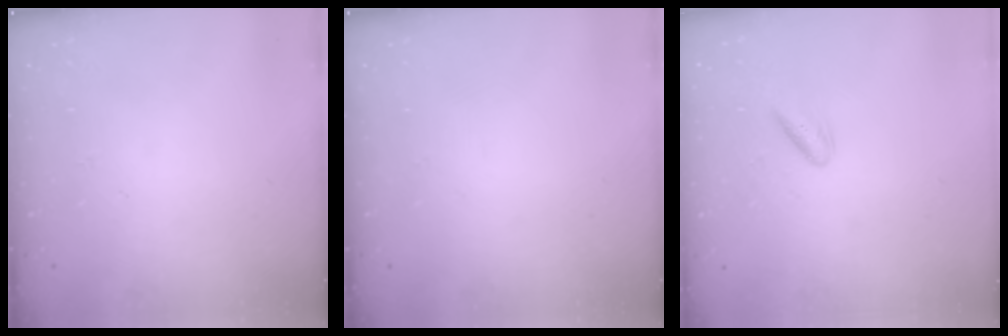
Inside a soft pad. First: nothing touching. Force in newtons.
{"total": 0.0}
{"total": 2.8, "press": 2.4, "slide": 1.4}